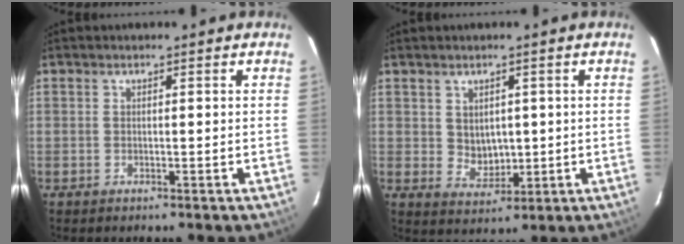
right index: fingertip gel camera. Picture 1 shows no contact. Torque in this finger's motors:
{"motor_torque": [0.08, 0.09, 0.17, 0.01]}